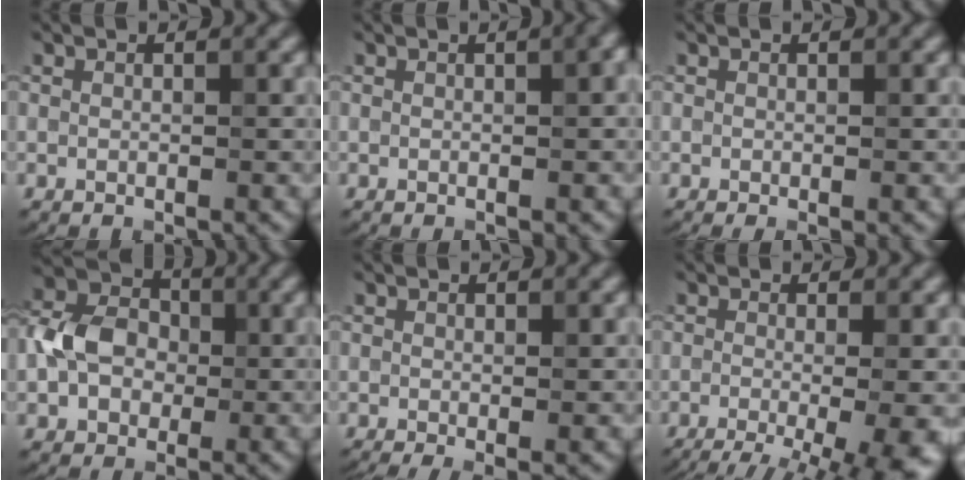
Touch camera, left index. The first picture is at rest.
{"total": 2.6, "force": [0.3, 0.8, 2.4], "torque": [-0.015, 0.004, 0.000]}
{"total": 0.5, "force": [-0.1, 0.1, 0.5], "torque": [-0.007, -0.005, -0.003]}
{"total": 5.7, "force": [-0.4, 4.5, 3.4], "torque": [-0.065, 0.011, -0.019]}
{"total": 1.7, "force": [-0.3, 0.3, 1.6], "torque": [-0.028, -0.012, -0.007]}
{"total": 13.5, "force": [-5.6, 5.6, 11.0], "torque": [-0.119, -0.013, -0.054]}